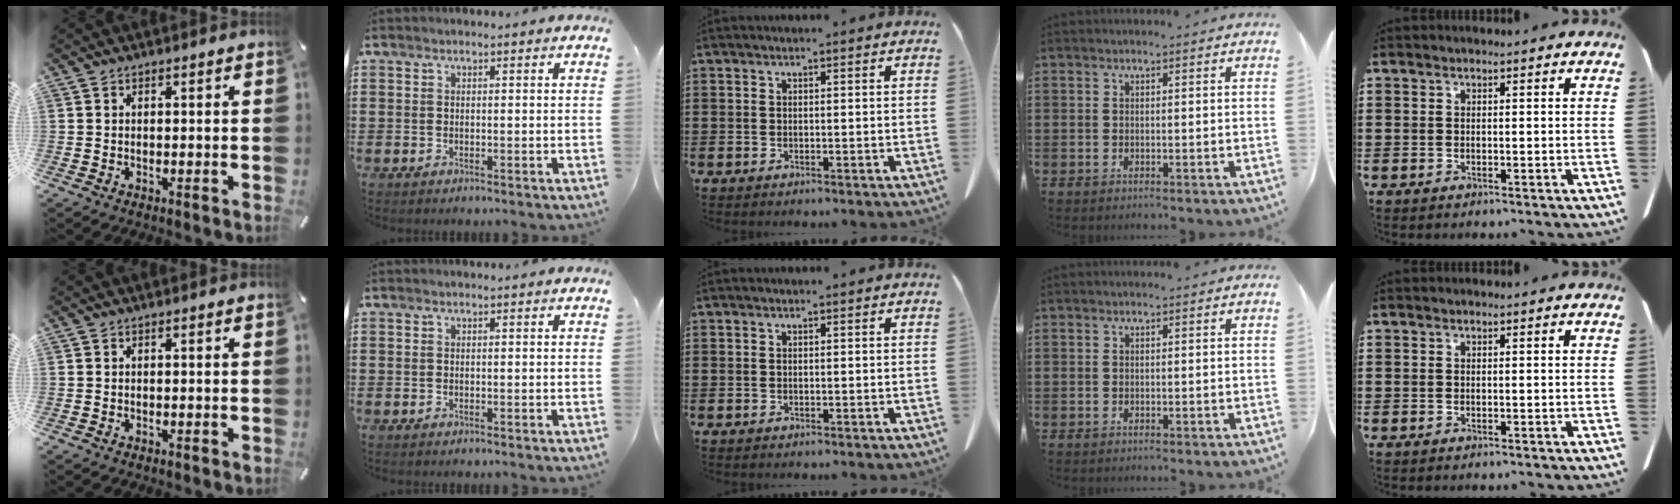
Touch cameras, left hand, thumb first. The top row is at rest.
{}